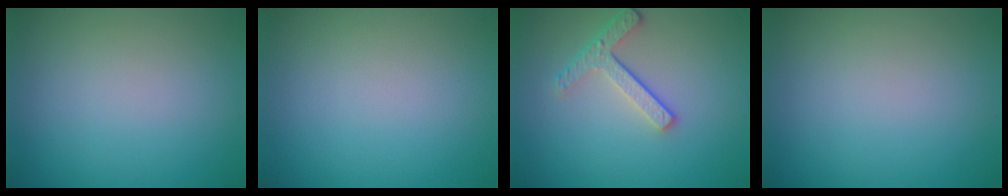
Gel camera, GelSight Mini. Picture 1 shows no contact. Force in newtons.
{"total": 0.0}
{"total": 2.9, "press": 2.4, "slide": 1.6}
{"total": 0.0}